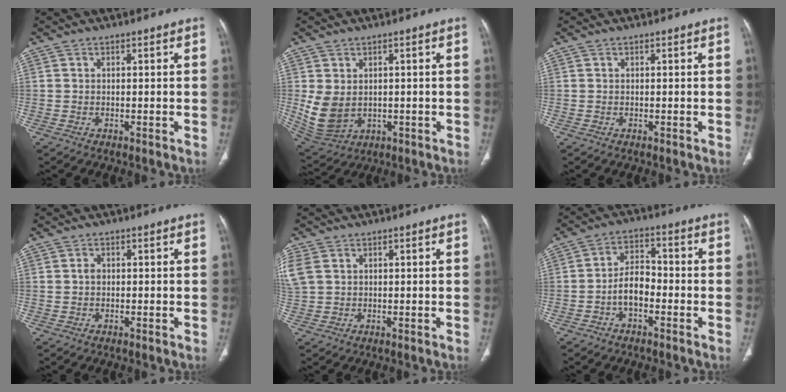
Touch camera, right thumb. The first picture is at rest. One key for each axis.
{"total": 7.9, "fx": 0.4, "fy": 6.0, "fz": 5.2, "tx": -0.102, "ty": -0.009, "tz": 0.035}
{"total": 0.0}
{"total": 1.0, "fx": 0.1, "fy": 0.9, "fz": 0.6, "tx": -0.007, "ty": 0.003, "tz": 0.000}
{"total": 5.9, "fx": 1.8, "fy": 4.5, "fz": 3.5, "tx": -0.108, "ty": 0.014, "tz": 0.047}
{"total": 7.1, "fx": -2.3, "fy": 4.2, "fz": 5.2, "tx": -0.084, "ty": 0.029, "tz": -0.049}